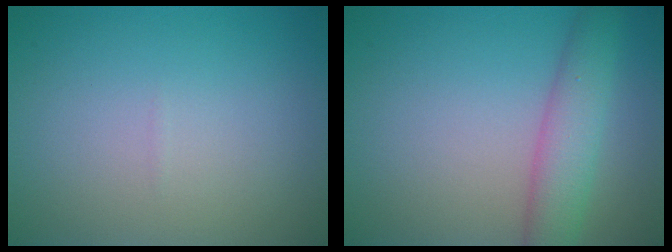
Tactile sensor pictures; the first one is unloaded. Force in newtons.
{"total": 4.2, "press": 4.2, "slide": 0.1}